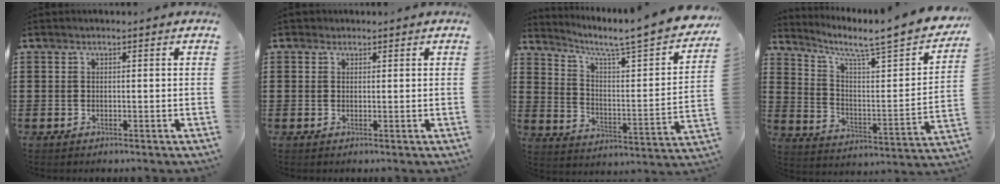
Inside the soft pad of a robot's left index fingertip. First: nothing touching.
{"total": 0.9, "force": [0.6, 0.6, 0.0], "torque": [-0.003, 0.005, 0.012]}
{"total": 5.8, "force": [4.5, -0.1, 3.6], "torque": [-0.084, -0.044, 0.062]}
{"total": 6.0, "force": [4.8, 0.2, 3.6], "torque": [-0.086, -0.047, 0.069]}